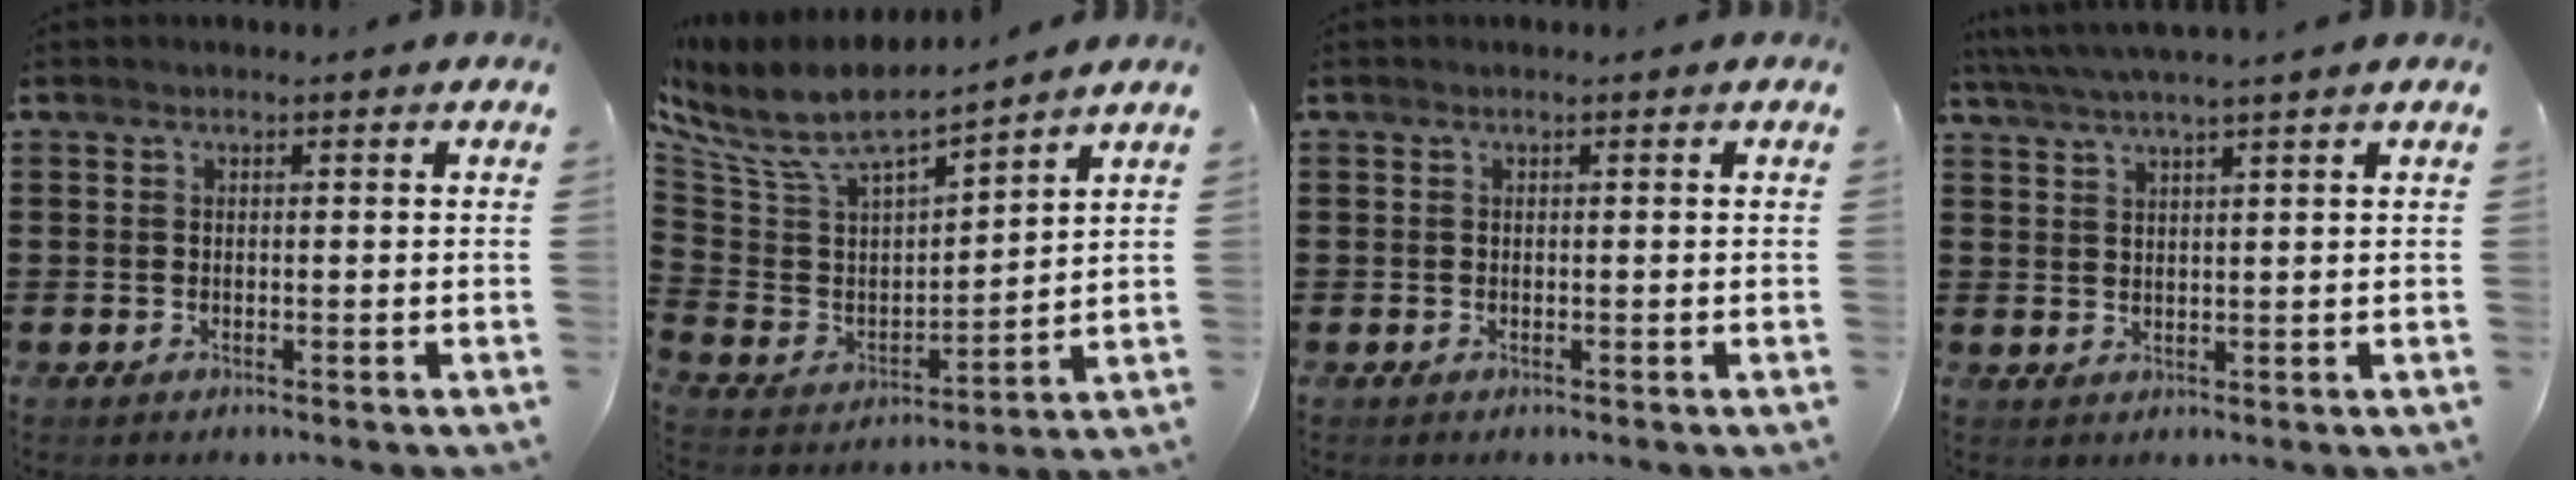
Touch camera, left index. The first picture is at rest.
{"total": 9.5, "force": [7.5, 2.7, 5.1], "torque": [-0.131, -0.043, 0.128]}
{"total": 0.0}
{"total": 3.1, "force": [2.5, -0.6, 1.6], "torque": [-0.039, -0.008, 0.044]}